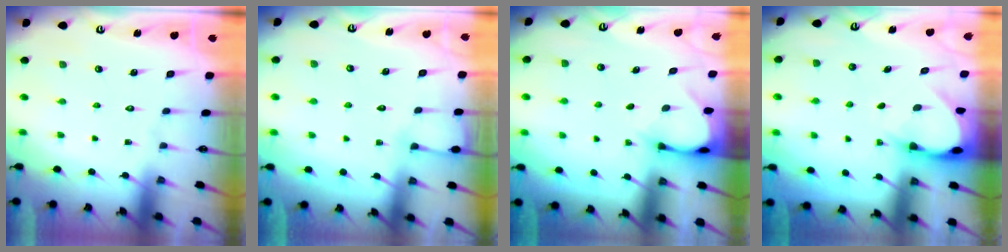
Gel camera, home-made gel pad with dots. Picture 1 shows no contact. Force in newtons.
{"total": 5.2, "press": 5.2, "slide": 0.6}
{"total": 3.1, "press": 3.1, "slide": 0.3}
{"total": 3.7, "press": 3.7, "slide": 0.2}